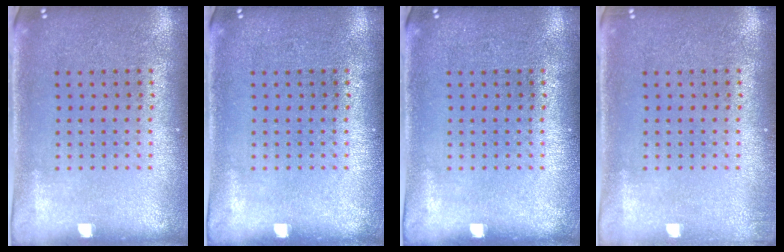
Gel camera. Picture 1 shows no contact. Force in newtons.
{"total": 0.0}
{"total": 0.0}
{"total": 0.7, "press": 0.7, "slide": 0.2}